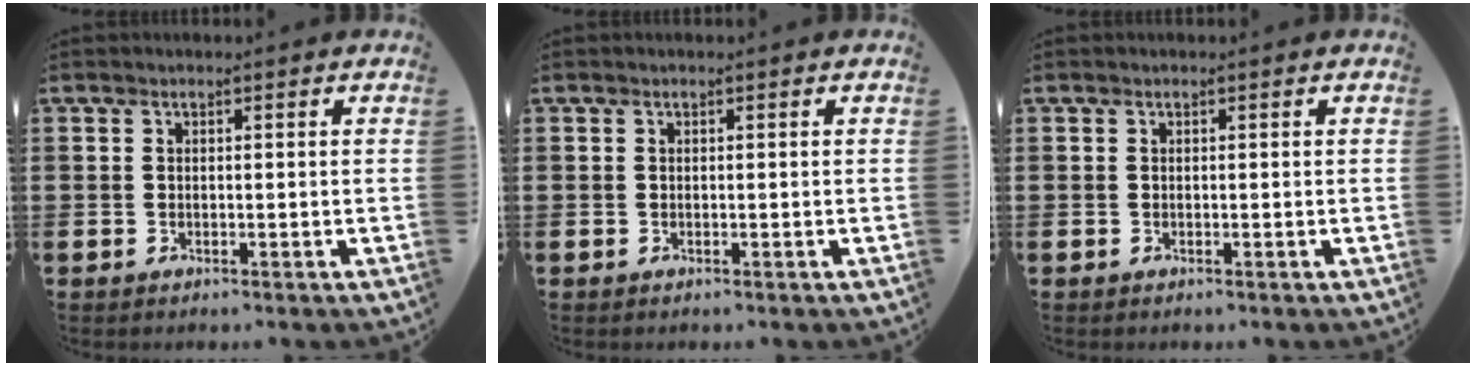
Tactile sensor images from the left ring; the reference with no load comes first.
{"total": 0.0}
{"total": 0.0}